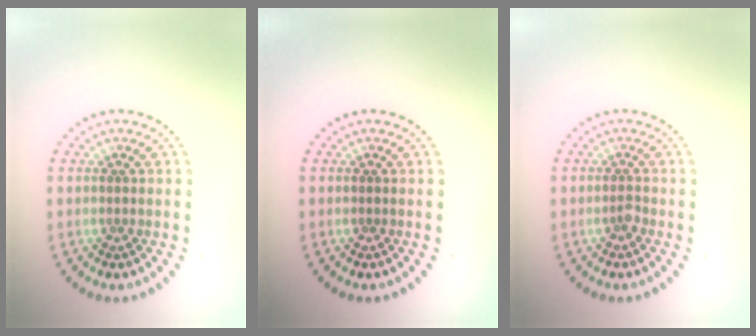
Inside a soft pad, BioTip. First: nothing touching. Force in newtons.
{"total": 0.0}
{"total": 0.8, "press": 0.6, "slide": 0.6}